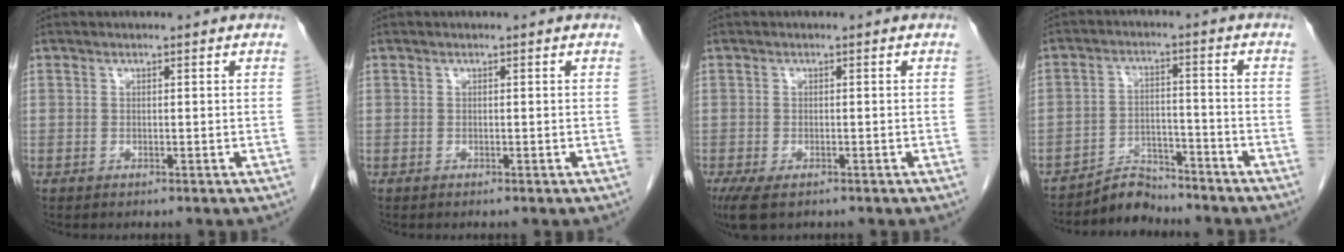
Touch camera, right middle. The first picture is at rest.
{"total": 0.0}
{"total": 5.0, "force": [-3.3, 2.0, 3.1], "torque": [-0.058, -0.013, -0.053]}
{"total": 5.7, "force": [-5.5, 1.3, -0.6], "torque": [0.013, 0.014, -0.092]}